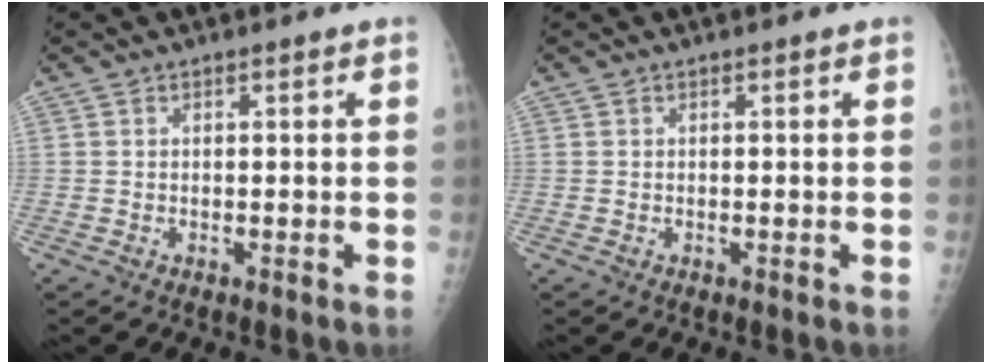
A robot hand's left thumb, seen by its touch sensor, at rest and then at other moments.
{"total": 0.0}